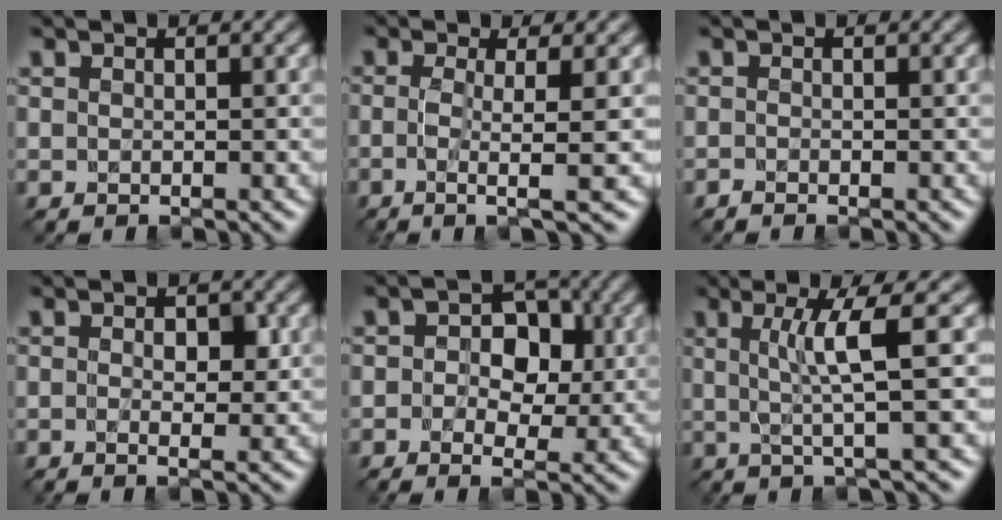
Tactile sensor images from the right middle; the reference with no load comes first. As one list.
[{"total": 3.6, "force": [-0.5, 0.5, 3.5], "torque": [-0.065, -0.005, -0.015]}, {"total": 0.8, "force": [-0.7, 0.1, 0.3], "torque": [-0.008, -0.006, -0.013]}, {"total": 2.3, "force": [0.2, 1.2, 1.9], "torque": [-0.031, -0.003, 0.001]}, {"total": 6.0, "force": [0.5, 4.2, 4.4], "torque": [-0.045, 0.005, 0.000]}, {"total": 4.7, "force": [0.6, 0.5, 4.7], "torque": [-0.086, 0.005, 0.011]}]